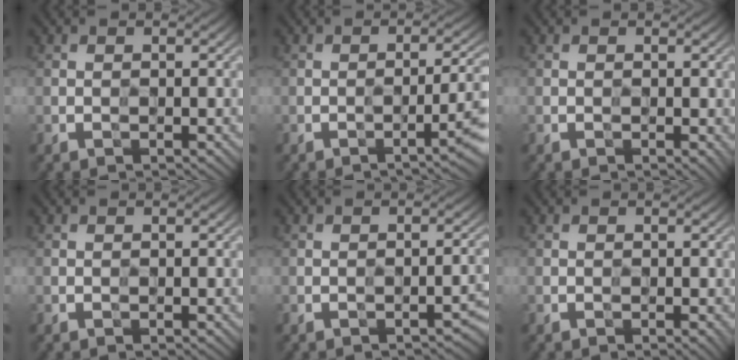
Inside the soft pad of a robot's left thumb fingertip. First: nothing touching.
{"total": 4.4, "force": [-1.4, 1.5, 3.9], "torque": [-0.045, -0.001, -0.015]}
{"total": 1.1, "force": [-0.2, 0.5, 1.0], "torque": [-0.012, -0.002, 0.002]}
{"total": 0.0}
{"total": 1.8, "force": [-1.2, 0.6, 1.1], "torque": [-0.007, 0.006, -0.010]}
{"total": 0.7, "force": [-0.4, 0.3, 0.5], "torque": [-0.005, -0.001, -0.001]}